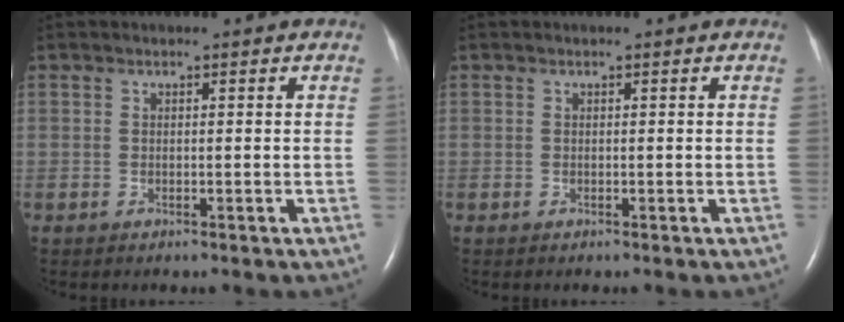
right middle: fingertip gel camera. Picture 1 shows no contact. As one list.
[{"total": 0.0}]